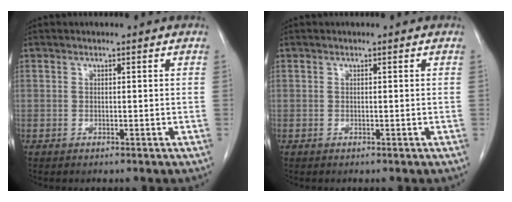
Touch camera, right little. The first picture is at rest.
{"total": 0.0}